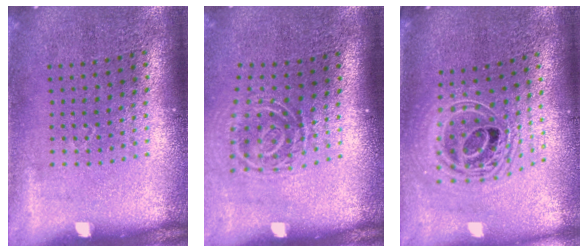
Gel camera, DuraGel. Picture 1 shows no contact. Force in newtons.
{"total": 1.8, "press": 1.2, "slide": 1.3}
{"total": 2.2, "press": 1.7, "slide": 1.5}